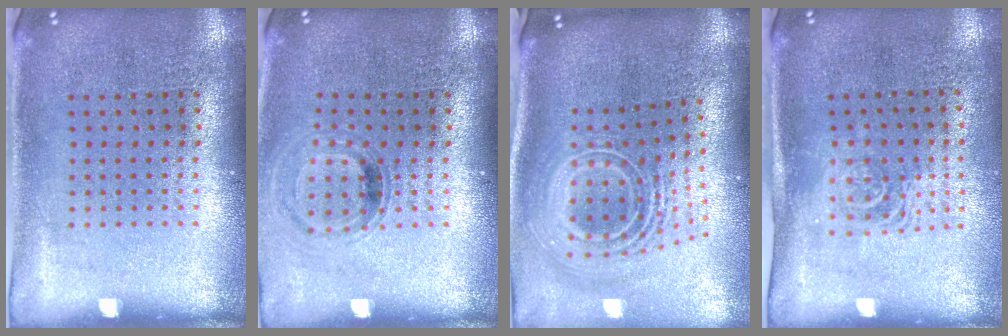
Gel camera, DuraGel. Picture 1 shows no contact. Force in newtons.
{"total": 0.8, "press": 0.8, "slide": 0.2}
{"total": 2.8, "press": 1.8, "slide": 2.2}
{"total": 1.7, "press": 1.3, "slide": 1.1}